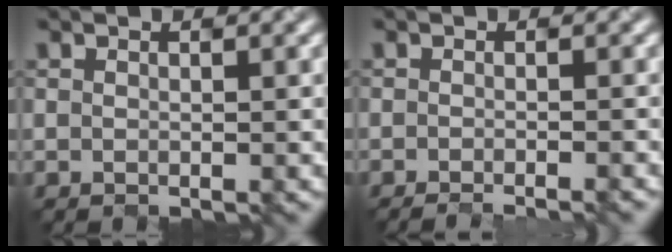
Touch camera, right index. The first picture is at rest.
{"total": 1.7, "force": [-0.8, 0.7, 1.2], "torque": [0.011, -0.001, -0.020]}